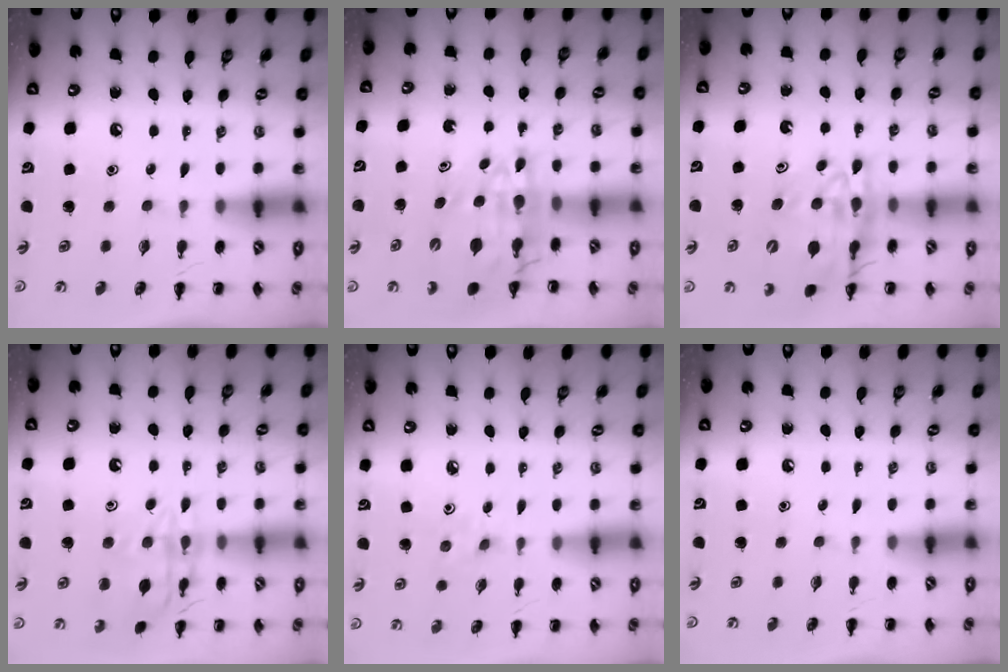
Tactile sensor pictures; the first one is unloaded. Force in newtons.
{"total": 14.0, "press": 13.5, "slide": 3.7}
{"total": 18.3, "press": 17.9, "slide": 3.8}
{"total": 14.8, "press": 14.7, "slide": 1.1}
{"total": 2.5, "press": 2.3, "slide": 0.9}
{"total": 0.0}